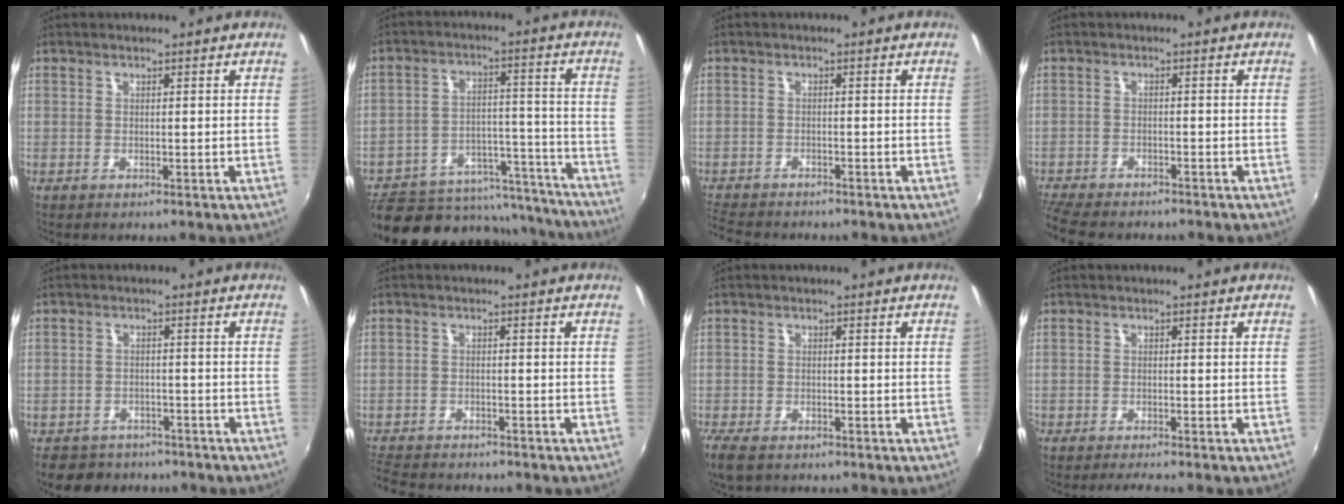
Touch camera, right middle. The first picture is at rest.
{"total": 21.3, "force": [-17.0, 10.2, 7.8], "torque": [-0.154, 0.034, -0.204]}
{"total": 7.0, "force": [-6.5, 1.4, 2.2], "torque": [-0.069, -0.023, -0.113]}
{"total": 9.5, "force": [-8.5, 2.5, 3.5], "torque": [-0.100, -0.025, -0.143]}
{"total": 7.9, "force": [-6.3, 4.4, 1.9], "torque": [-0.051, 0.006, -0.095]}
{"total": 8.0, "force": [-7.4, 1.9, 2.3], "torque": [-0.076, -0.018, -0.128]}
{"total": 4.8, "force": [-3.6, 1.9, 2.5], "torque": [-0.064, -0.020, -0.071]}
{"total": 2.7, "force": [-2.5, -0.2, 1.0], "torque": [-0.027, -0.010, -0.045]}